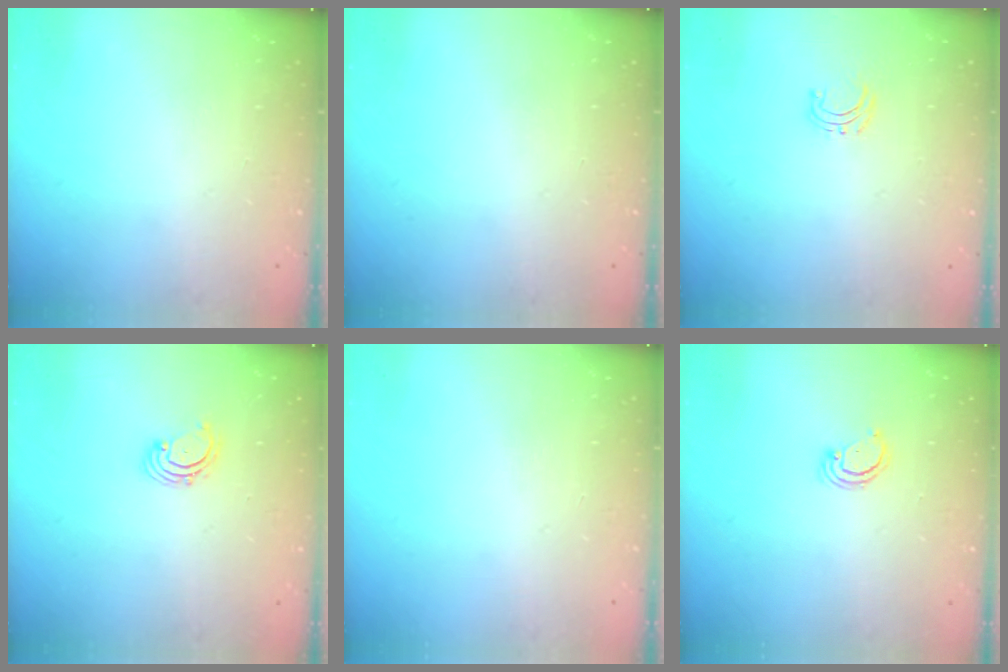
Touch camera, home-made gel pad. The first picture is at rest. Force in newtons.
{"total": 0.0}
{"total": 4.2, "press": 4.2, "slide": 0.4}
{"total": 1.8, "press": 1.7, "slide": 0.6}
{"total": 0.0}
{"total": 2.4, "press": 2.4, "slide": 0.2}